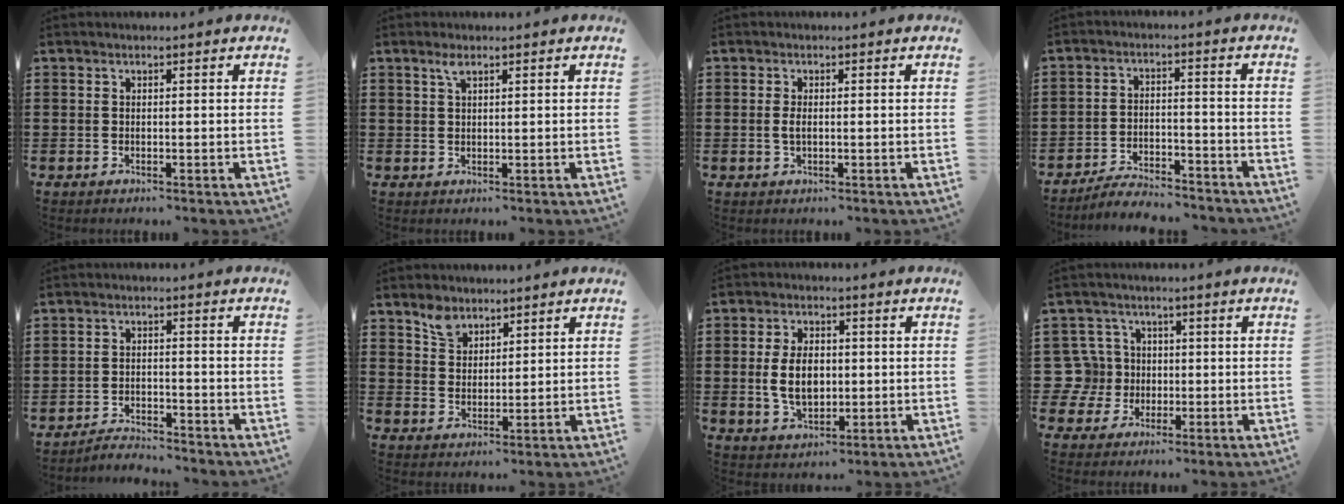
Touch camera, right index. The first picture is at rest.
{"total": 1.8, "force": [1.0, 0.6, 1.3], "torque": [-0.030, 0.002, 0.018]}
{"total": 1.6, "force": [0.0, 0.6, 1.5], "torque": [-0.037, 0.000, -0.004]}
{"total": 4.7, "force": [-4.6, 0.5, 1.1], "torque": [-0.021, 0.008, -0.090]}
{"total": 2.9, "force": [-2.9, 0.2, 0.1], "torque": [-0.009, 0.001, -0.061]}
{"total": 4.0, "force": [3.1, 2.4, 1.1], "torque": [-0.024, 0.004, 0.059]}
{"total": 6.5, "force": [-0.1, 4.0, 5.1], "torque": [-0.107, 0.004, -0.007]}
{"total": 7.4, "force": [0.2, 7.1, 2.3], "torque": [-0.099, 0.013, 0.001]}